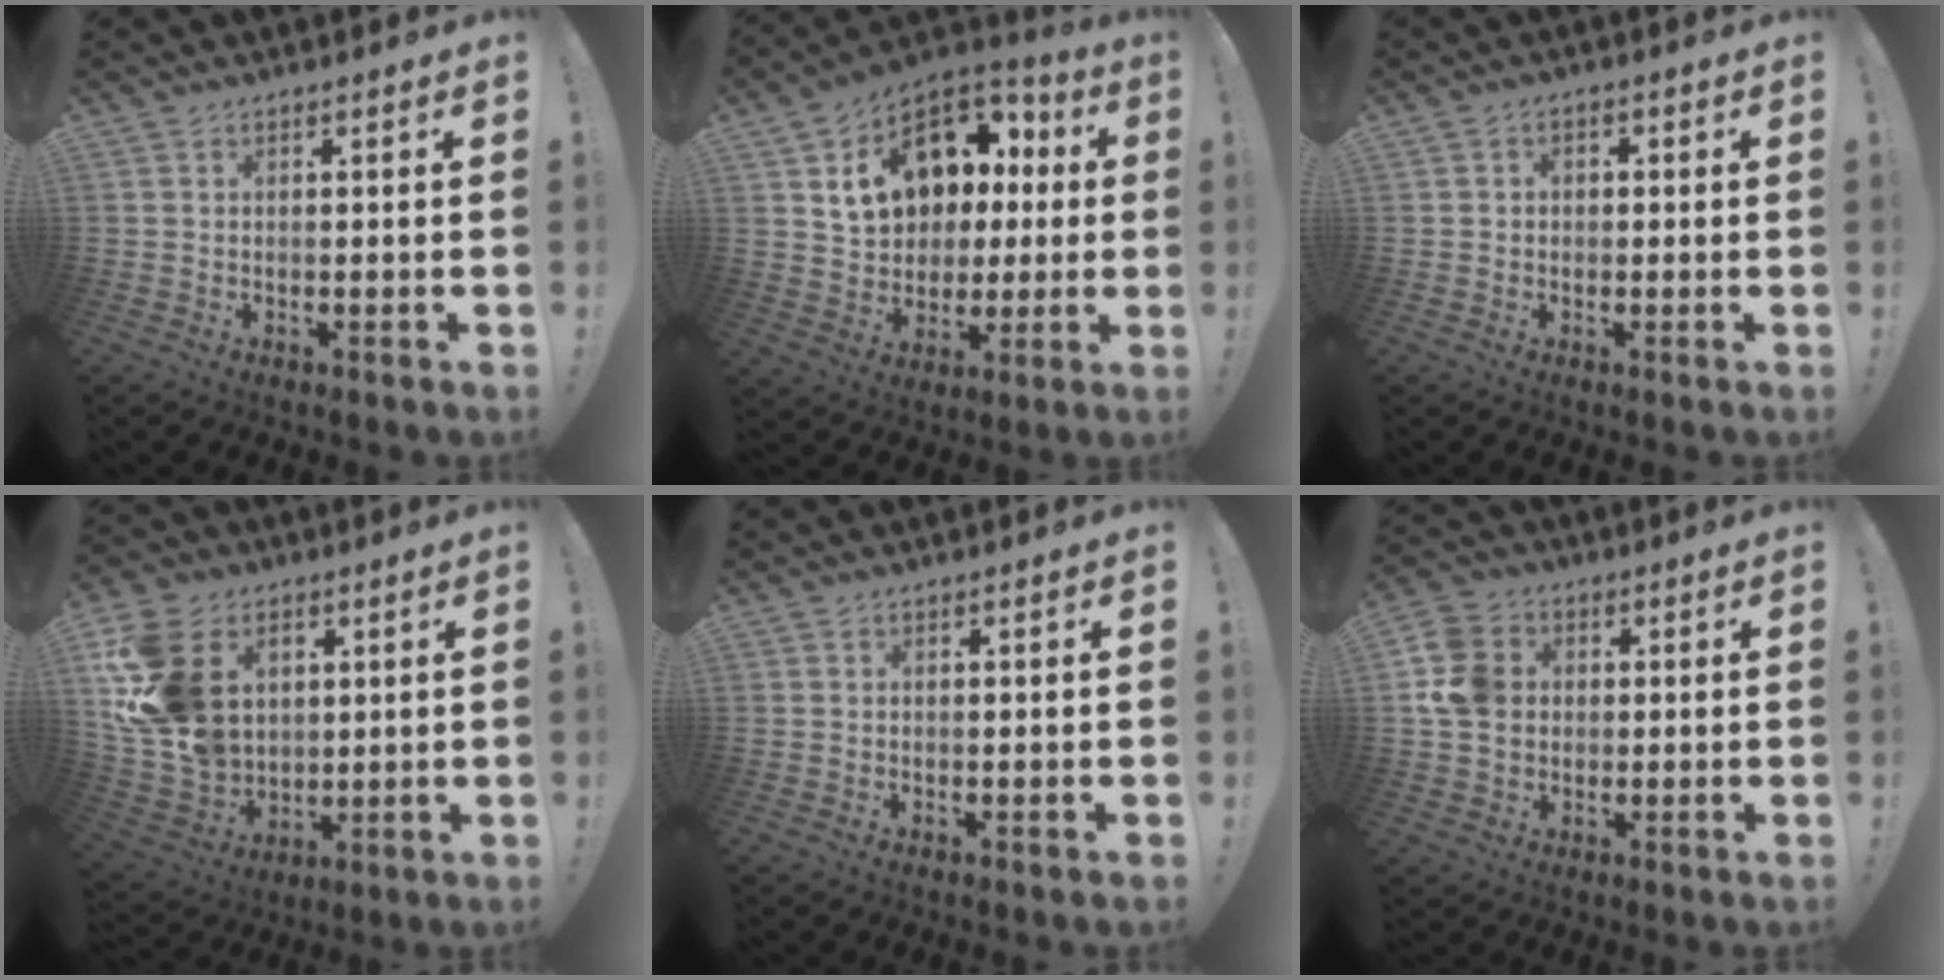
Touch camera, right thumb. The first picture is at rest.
{"total": 17.9, "force": [5.8, 13.8, 9.9], "torque": [-0.141, -0.025, 0.133]}
{"total": 2.1, "force": [-0.8, 1.7, 1.0], "torque": [-0.008, 0.005, -0.016]}
{"total": 20.7, "force": [5.5, 15.2, 12.9], "torque": [-0.267, -0.018, 0.109]}
{"total": 0.0}
{"total": 10.9, "force": [0.7, 9.0, 6.1], "torque": [-0.123, 0.011, 0.015]}